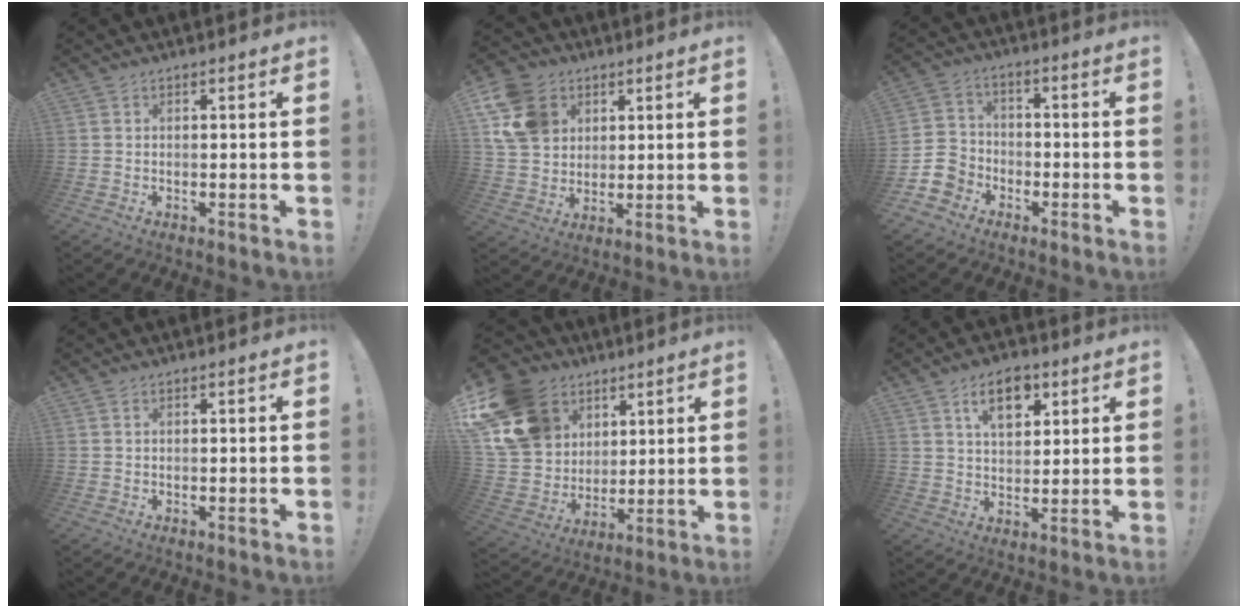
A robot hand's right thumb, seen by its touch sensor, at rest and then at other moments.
{"total": 14.7, "force": [5.2, 11.9, 6.9], "torque": [-0.123, -0.017, 0.109]}
{"total": 8.4, "force": [-5.4, 6.1, 1.8], "torque": [-0.040, 0.043, -0.102]}
{"total": 0.0}
{"total": 19.3, "force": [8.5, 15.4, 7.9], "torque": [-0.146, -0.034, 0.191]}
{"total": 9.9, "force": [5.1, 5.9, 6.1], "torque": [-0.090, -0.010, 0.091]}